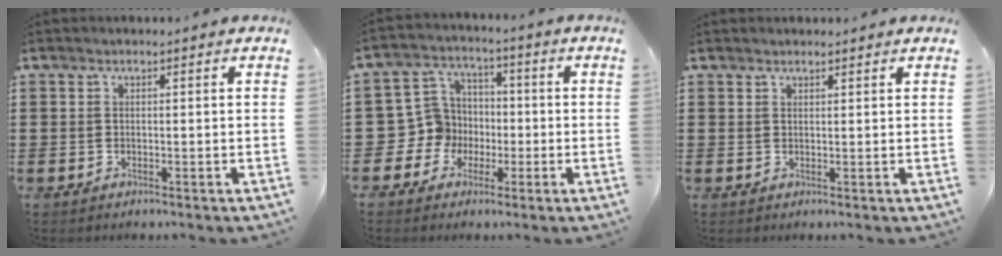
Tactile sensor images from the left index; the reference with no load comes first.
{"total": 7.1, "force": [-1.2, 7.0, 1.2], "torque": [-0.073, 0.000, -0.024]}
{"total": 1.1, "force": [1.0, 0.3, 0.1], "torque": [-0.004, 0.001, 0.020]}